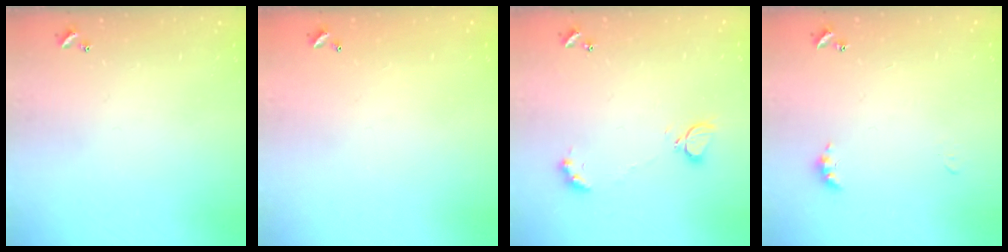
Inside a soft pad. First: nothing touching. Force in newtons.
{"total": 2.8, "press": 2.8, "slide": 0.1}
{"total": 4.1, "press": 4.0, "slide": 0.7}
{"total": 3.3, "press": 3.2, "slide": 0.7}